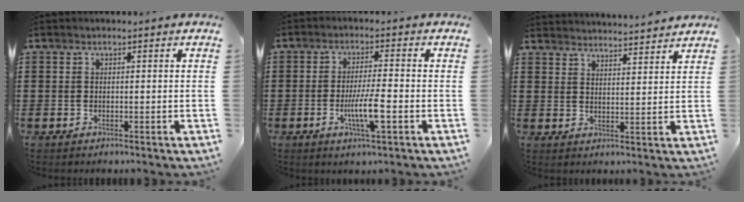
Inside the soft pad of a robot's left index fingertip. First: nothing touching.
{"total": 5.9, "force": [-1.8, 0.8, 5.6], "torque": [-0.106, -0.006, -0.035]}
{"total": 3.4, "force": [3.4, -0.4, -0.6], "torque": [-0.001, -0.023, 0.059]}